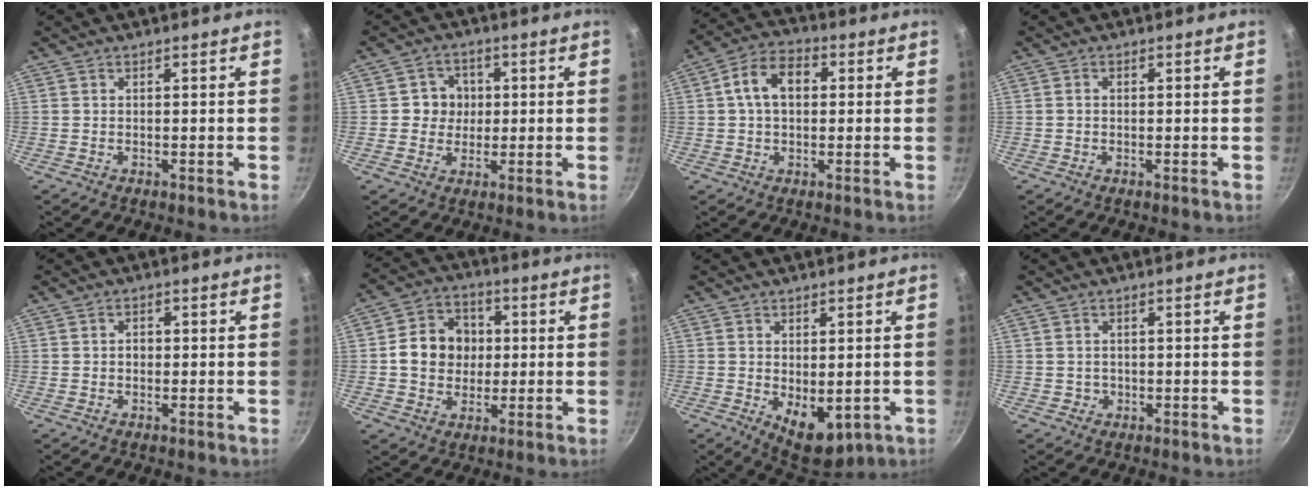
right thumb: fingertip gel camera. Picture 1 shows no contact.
{"total": 5.4, "force": [0.4, 5.1, 1.6], "torque": [0.014, 0.004, -0.002]}
{"total": 9.3, "force": [1.4, 6.3, 6.7], "torque": [-0.096, 0.025, 0.011]}
{"total": 0.8, "force": [-0.1, 0.6, 0.5], "torque": [-0.008, 0.006, -0.001]}
{"total": 1.7, "force": [0.0, 1.4, 1.0], "torque": [-0.011, 0.004, -0.003]}
{"total": 12.4, "force": [0.6, 10.3, 6.8], "torque": [-0.088, 0.018, -0.001]}
{"total": 8.0, "force": [-1.2, 4.6, 6.4], "torque": [-0.072, -0.014, -0.001]}
{"total": 1.5, "force": [-0.2, 1.5, 0.4], "torque": [0.001, -0.001, -0.001]}